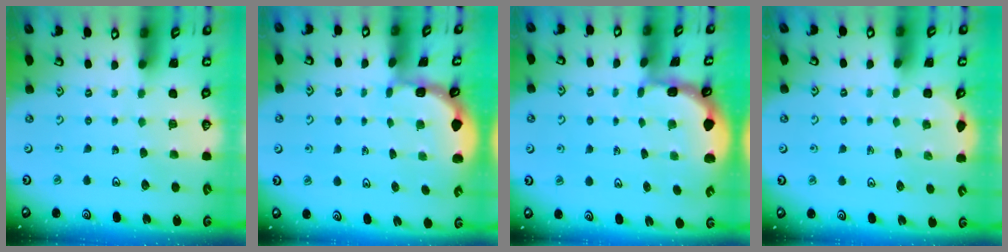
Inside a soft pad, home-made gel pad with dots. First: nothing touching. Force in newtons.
{"total": 1.1, "press": 1.1, "slide": 0.3}
{"total": 1.4, "press": 1.4, "slide": 0.1}
{"total": 1.5, "press": 1.2, "slide": 1.0}